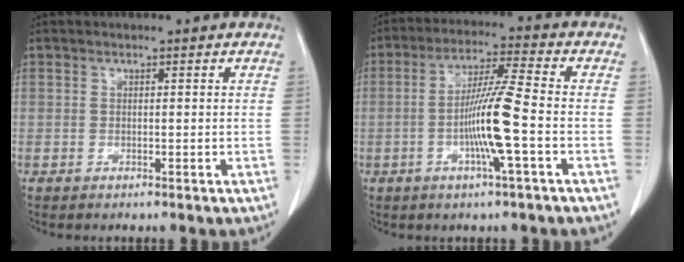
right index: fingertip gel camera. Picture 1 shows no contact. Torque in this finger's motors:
{"motor_torque": [1.73, -0.09, 0.76, 0.13]}